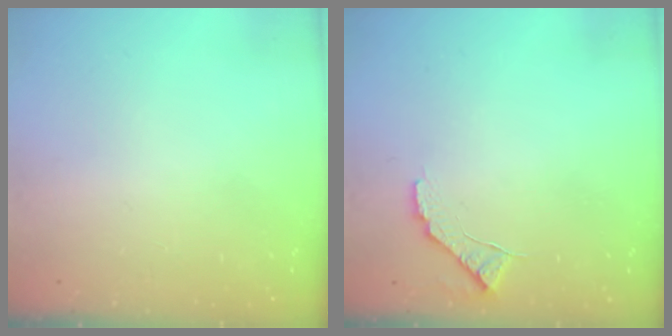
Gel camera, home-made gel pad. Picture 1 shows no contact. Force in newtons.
{"total": 6.0, "press": 6.0, "slide": 0.4}